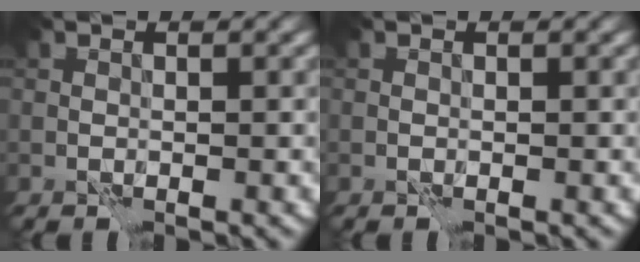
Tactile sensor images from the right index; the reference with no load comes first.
{"total": 0.0}